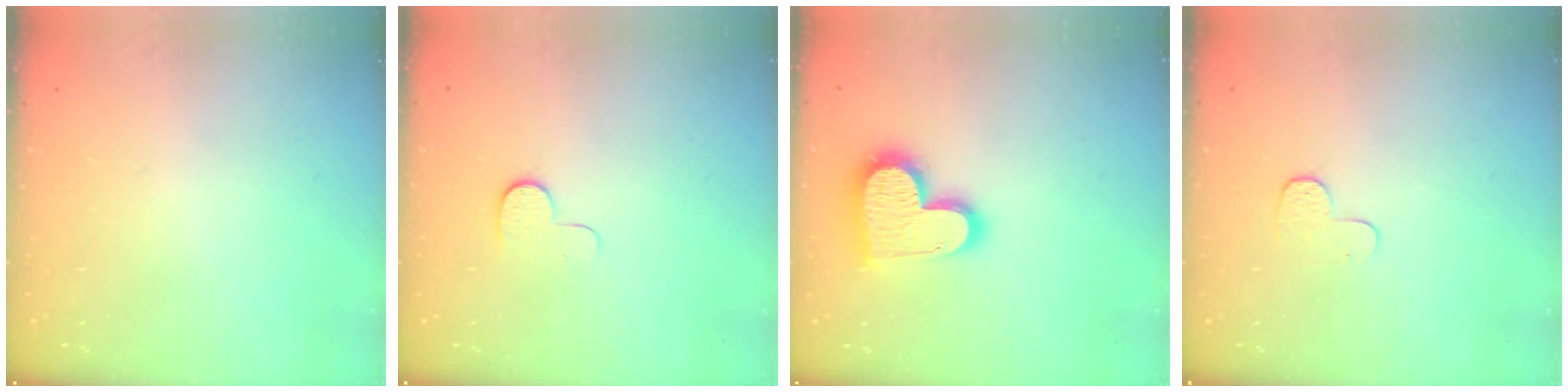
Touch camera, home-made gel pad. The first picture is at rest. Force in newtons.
{"total": 5.7, "press": 5.7, "slide": 0.6}
{"total": 17.4, "press": 17.3, "slide": 1.3}
{"total": 3.9, "press": 3.8, "slide": 0.4}